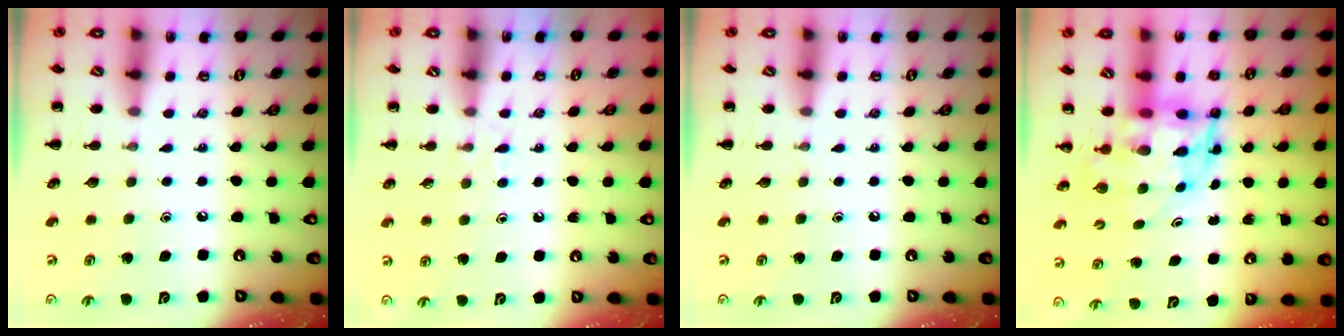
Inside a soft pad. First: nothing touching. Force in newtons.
{"total": 3.7, "press": 3.4, "slide": 1.4}
{"total": 0.0}
{"total": 5.4, "press": 5.1, "slide": 1.9}